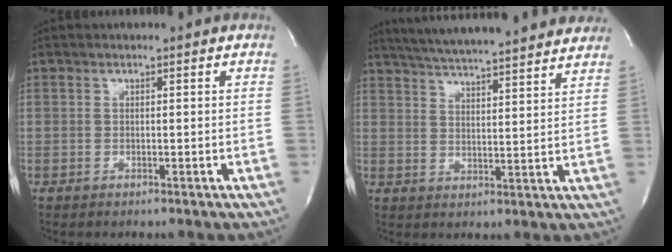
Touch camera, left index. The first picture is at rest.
{"total": 21.7, "force": [19.5, 1.8, 9.3], "torque": [-0.154, 0.011, 0.264]}